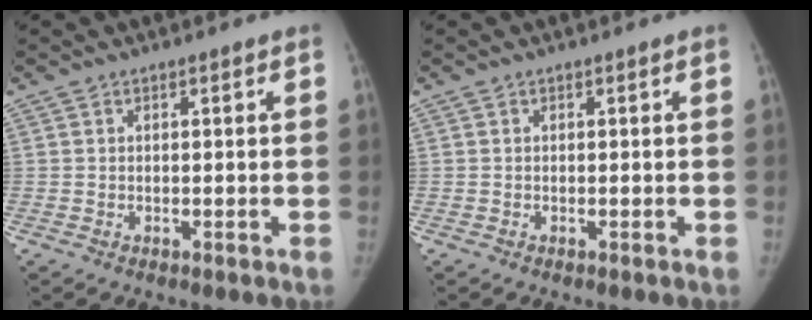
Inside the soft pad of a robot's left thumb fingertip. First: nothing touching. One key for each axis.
{"total": 0.0}